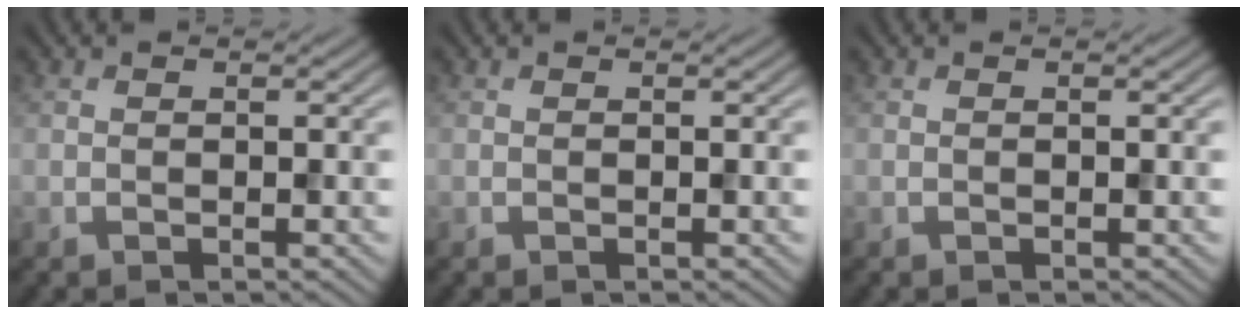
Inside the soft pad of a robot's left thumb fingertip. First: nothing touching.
{"total": 0.0}
{"total": 0.0}